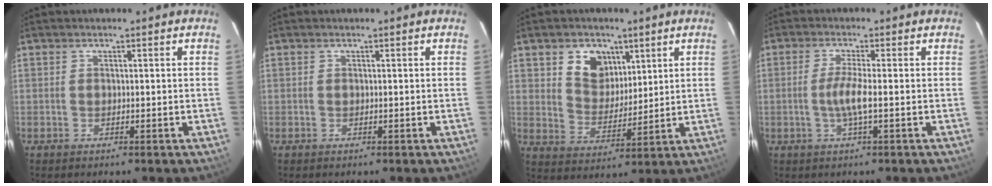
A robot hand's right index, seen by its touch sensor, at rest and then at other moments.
{"total": 0.0}
{"total": 8.5, "force": [4.2, 6.2, 4.1], "torque": [-0.071, 0.006, 0.080]}
{"total": 3.9, "force": [-0.9, -0.4, 3.8], "torque": [-0.076, -0.006, -0.018]}